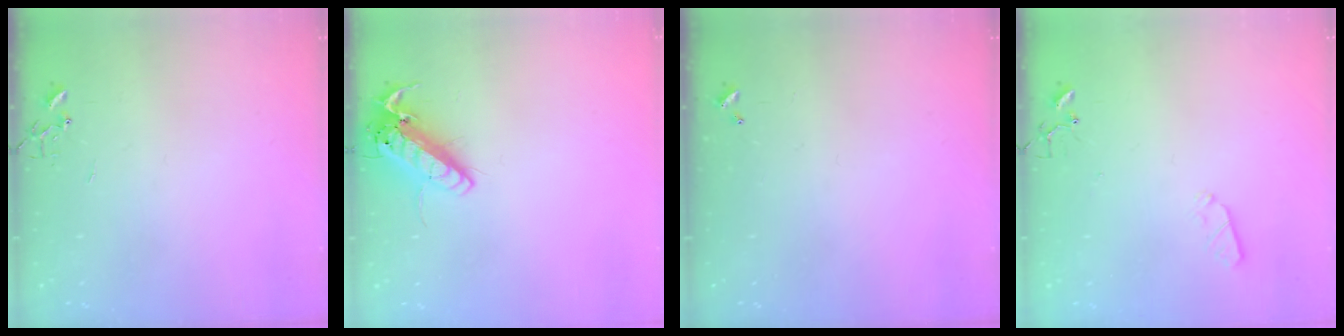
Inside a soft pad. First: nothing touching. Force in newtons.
{"total": 14.9, "press": 14.7, "slide": 2.8}
{"total": 0.0}
{"total": 3.6, "press": 3.5, "slide": 0.6}